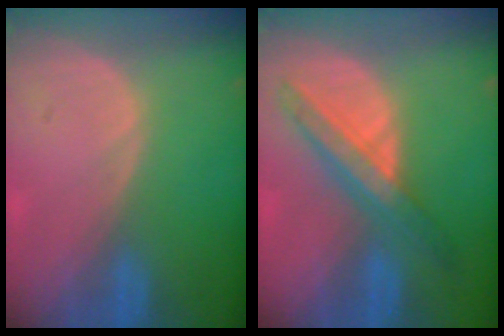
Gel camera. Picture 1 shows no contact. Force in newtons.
{"total": 6.9, "press": 6.6, "slide": 1.7}